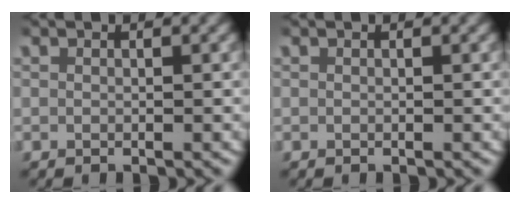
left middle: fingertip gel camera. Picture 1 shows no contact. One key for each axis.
{"total": 0.0}